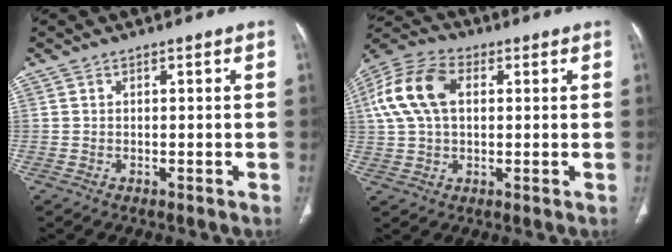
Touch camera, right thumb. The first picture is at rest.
{"total": 13.2, "force": [2.8, 8.4, 9.8], "torque": [-0.205, 0.026, 0.049]}